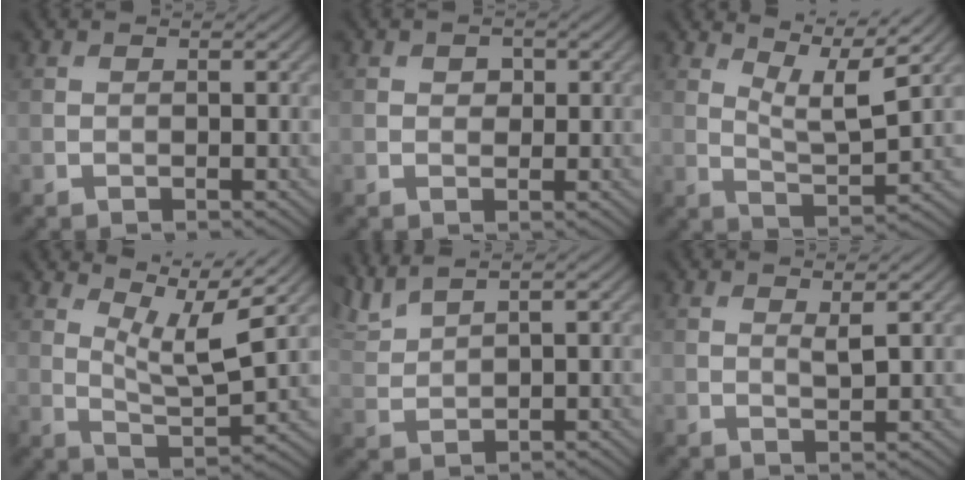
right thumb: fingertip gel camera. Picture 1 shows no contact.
{"total": 1.5, "force": [0.5, 1.2, 0.8], "torque": [-0.012, -0.001, 0.005]}
{"total": 6.7, "force": [4.8, 1.4, 4.5], "torque": [-0.091, -0.011, 0.090]}
{"total": 7.9, "force": [5.3, 1.7, 5.6], "torque": [-0.115, -0.004, 0.095]}
{"total": 4.1, "force": [3.3, 0.7, 2.2], "torque": [-0.062, 0.019, 0.077]}
{"total": 1.4, "force": [0.8, 0.3, 1.1], "torque": [-0.027, -0.004, 0.017]}